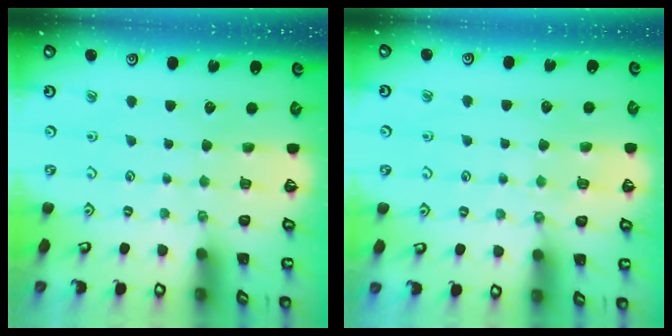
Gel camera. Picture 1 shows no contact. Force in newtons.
{"total": 2.5, "press": 2.5, "slide": 0.4}